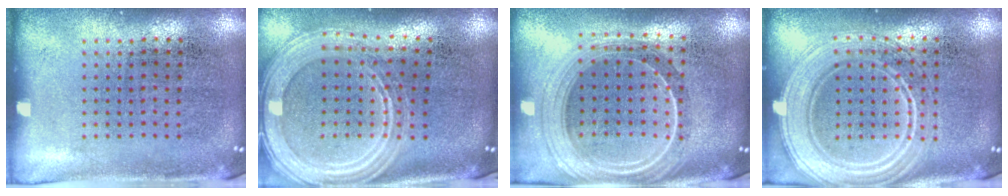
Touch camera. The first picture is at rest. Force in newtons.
{"total": 2.5, "press": 2.2, "slide": 1.3}
{"total": 2.4, "press": 2.0, "slide": 1.2}
{"total": 3.0, "press": 3.0, "slide": 0.4}